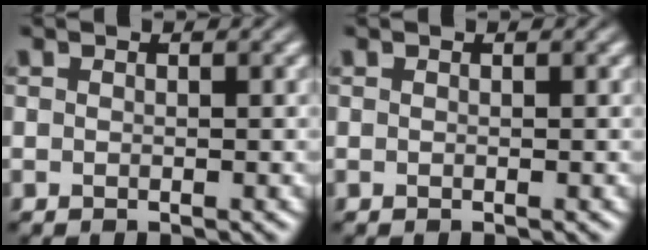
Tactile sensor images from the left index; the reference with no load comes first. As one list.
[{"total": 0.0}]